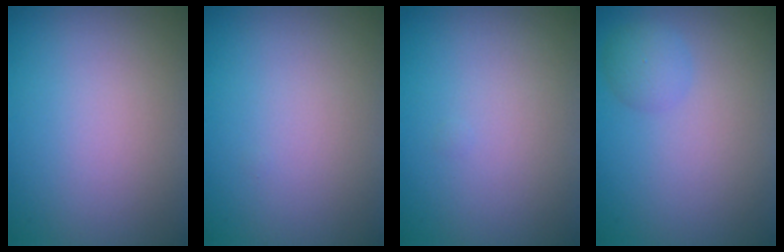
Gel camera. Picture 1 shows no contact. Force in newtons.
{"total": 0.0}
{"total": 0.0}
{"total": 1.8, "press": 1.8, "slide": 0.0}